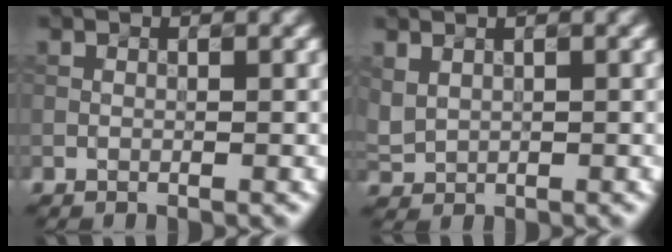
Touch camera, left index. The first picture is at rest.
{"total": 1.5, "force": [0.8, 1.1, 0.7], "torque": [-0.018, -0.001, 0.025]}